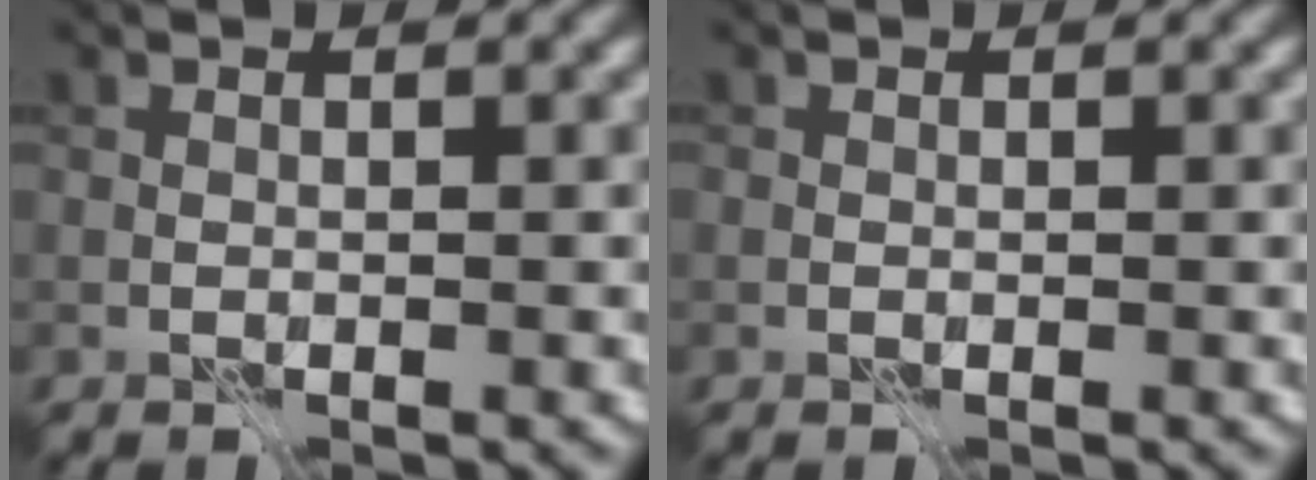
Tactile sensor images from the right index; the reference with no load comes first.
{"total": 0.0}